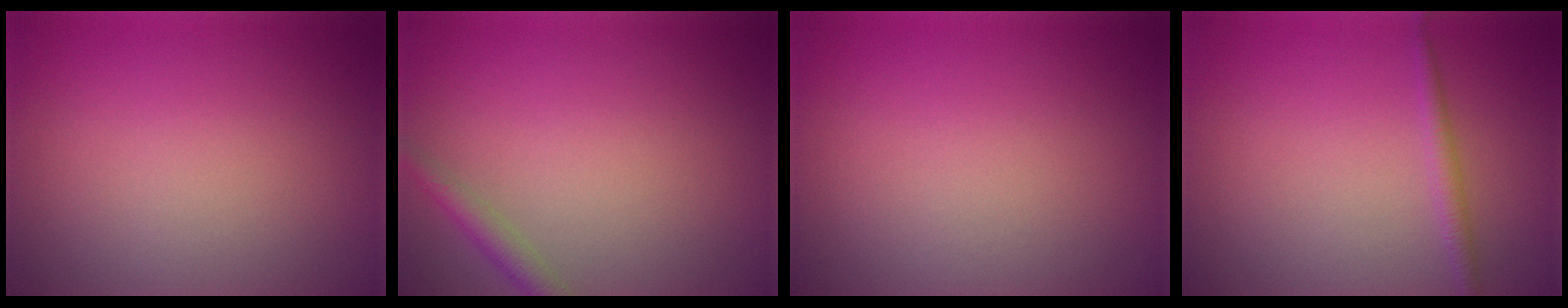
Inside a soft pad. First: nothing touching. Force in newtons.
{"total": 1.8, "press": 1.8, "slide": 0.1}
{"total": 0.0}
{"total": 1.3, "press": 1.3, "slide": 0.1}